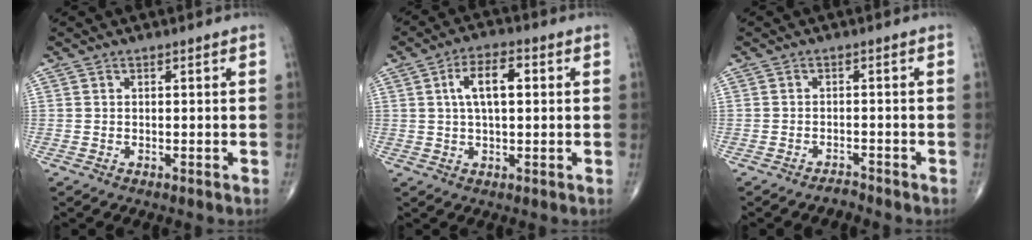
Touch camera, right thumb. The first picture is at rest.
{"total": 7.6, "force": [1.5, 3.4, 6.6], "torque": [-0.117, 0.013, 0.022]}
{"total": 1.5, "force": [-1.5, 0.3, -0.1], "torque": [0.000, 0.006, -0.026]}